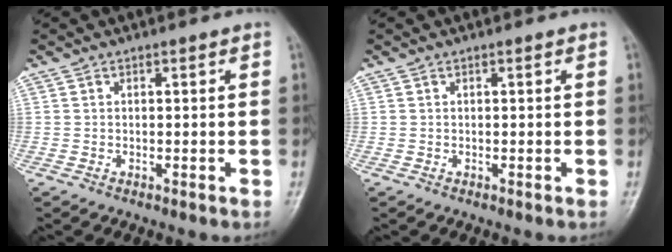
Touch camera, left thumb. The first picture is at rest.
{"total": 0.0}